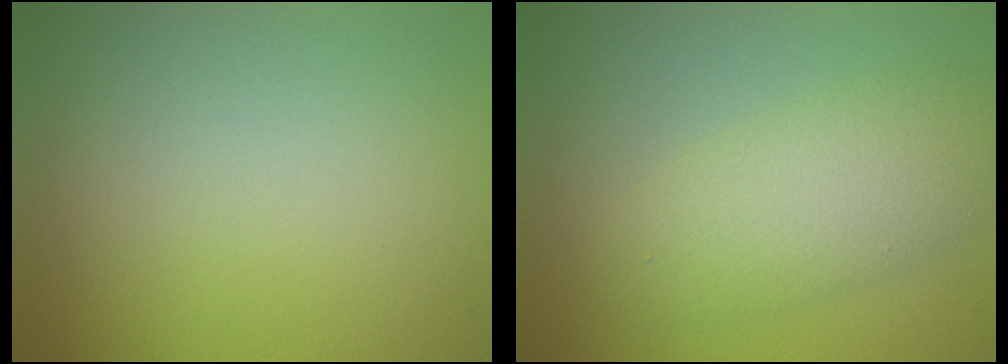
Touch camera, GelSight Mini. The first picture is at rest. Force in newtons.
{"total": 4.4, "press": 4.4, "slide": 0.1}